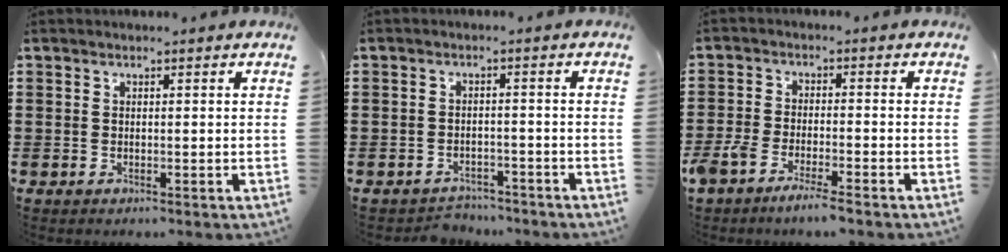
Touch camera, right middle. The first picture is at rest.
{"total": 2.6, "force": [-2.5, 0.6, -0.2], "torque": [-0.005, 0.000, -0.057]}
{"total": 4.2, "force": [-3.6, 0.3, 2.2], "torque": [-0.059, -0.009, -0.073]}